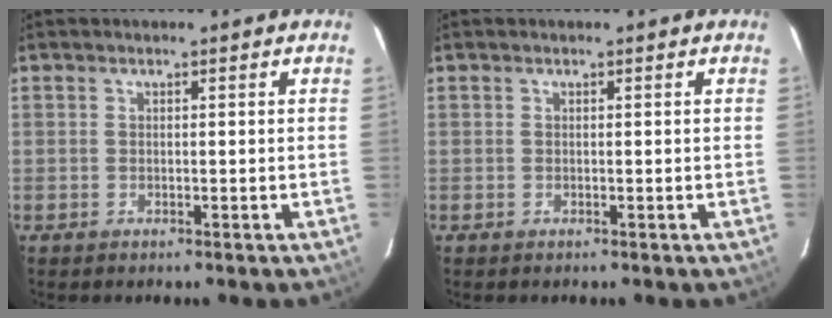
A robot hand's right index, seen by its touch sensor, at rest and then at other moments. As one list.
[{"total": 0.0}]